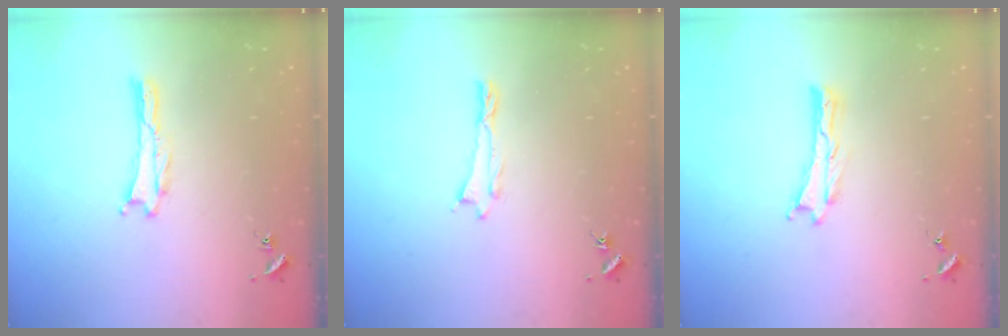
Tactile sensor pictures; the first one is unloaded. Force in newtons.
{"total": 0.0}
{"total": 0.0}